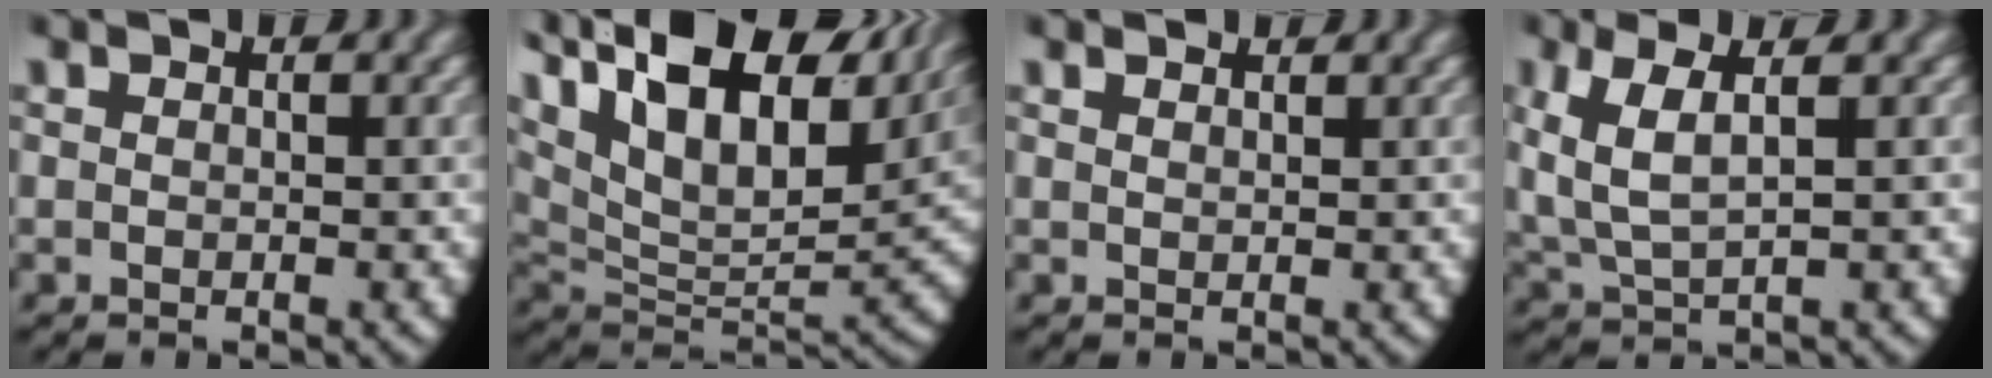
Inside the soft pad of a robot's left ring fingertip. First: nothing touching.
{"total": 16.8, "force": [7.5, 9.5, 11.6], "torque": [-0.213, 0.005, 0.112]}
{"total": 1.1, "force": [0.9, -0.5, 0.1], "torque": [0.002, -0.007, 0.022]}
{"total": 5.0, "force": [0.9, 3.2, 3.8], "torque": [-0.098, -0.013, 0.027]}